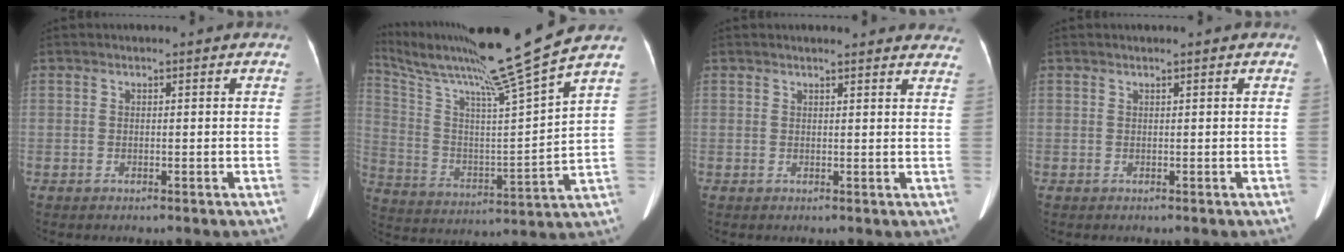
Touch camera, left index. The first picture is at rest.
{"total": 19.6, "force": [16.3, -3.2, 10.5], "torque": [-0.196, -0.032, 0.274]}
{"total": 11.2, "force": [10.6, 2.4, 2.7], "torque": [0.001, 0.000, 0.095]}
{"total": 0.0}